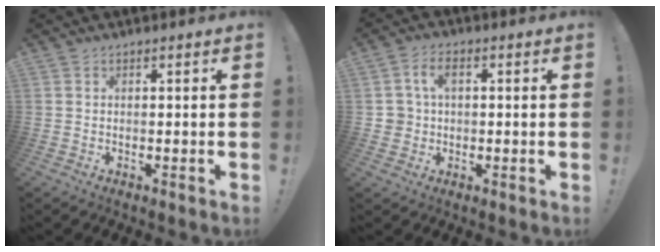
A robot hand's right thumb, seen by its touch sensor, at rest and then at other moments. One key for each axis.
{"total": 5.6, "fx": 1.2, "fy": 4.2, "fz": 3.4, "tx": -0.065, "ty": 0.005, "tz": 0.021}